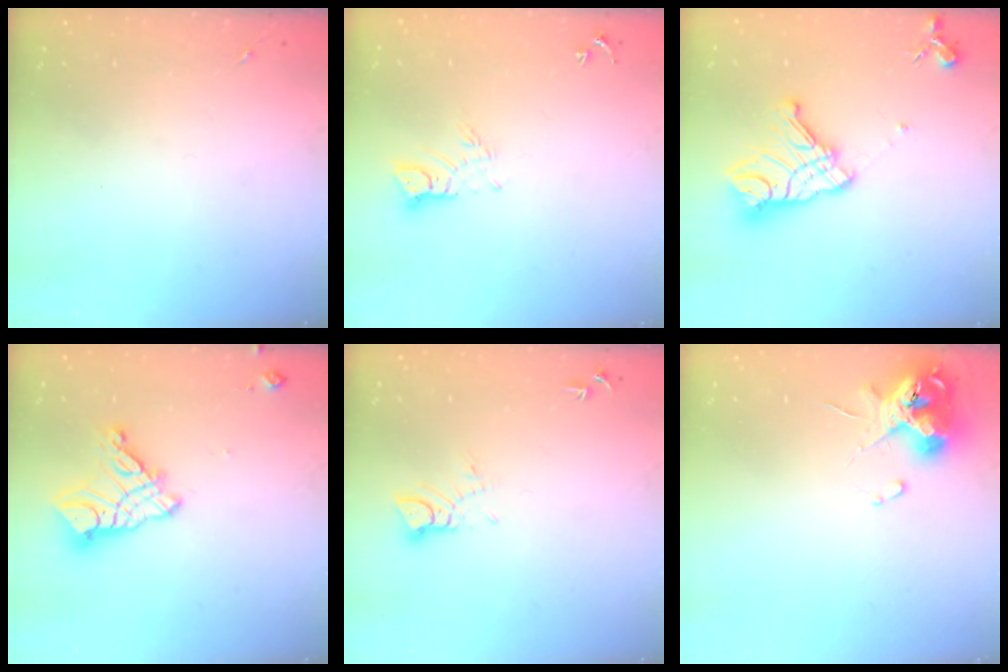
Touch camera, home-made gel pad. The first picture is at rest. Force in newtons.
{"total": 5.7, "press": 5.7, "slide": 0.5}
{"total": 15.8, "press": 15.7, "slide": 1.7}
{"total": 13.1, "press": 13.0, "slide": 1.3}
{"total": 3.8, "press": 3.8, "slide": 0.2}
{"total": 11.8, "press": 11.7, "slide": 1.4}